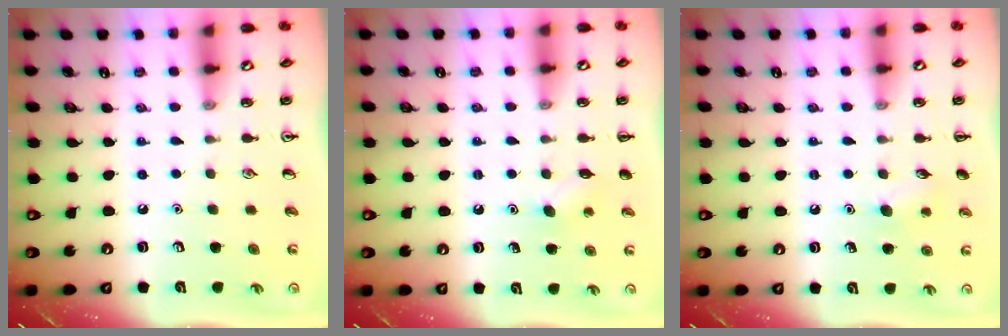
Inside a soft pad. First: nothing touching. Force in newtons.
{"total": 5.7, "press": 5.5, "slide": 1.4}
{"total": 7.1, "press": 6.8, "slide": 2.1}